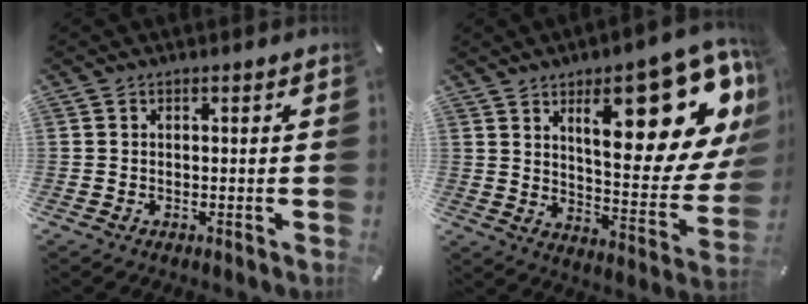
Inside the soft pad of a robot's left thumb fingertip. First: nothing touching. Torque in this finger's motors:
{"motor_torque": [2.51, 2.50, 1.46, -1.31, 0.19]}